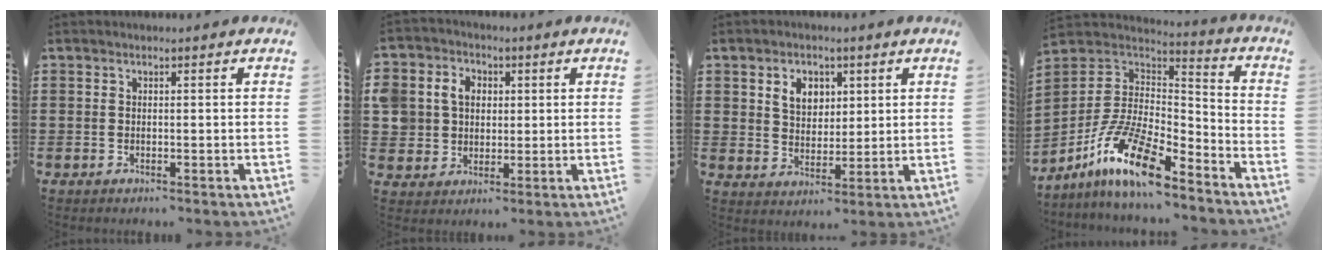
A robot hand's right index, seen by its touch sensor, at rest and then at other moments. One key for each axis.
{"total": 6.2, "fx": 1.2, "fy": 5.7, "fz": 2.0, "tx": -0.072, "ty": 0.018, "tz": 0.021}
{"total": 4.9, "fx": 2.0, "fy": 3.7, "fz": 2.5, "tx": -0.057, "ty": 0.010, "tz": 0.034}
{"total": 14.0, "fx": -8.9, "fy": 4.3, "fz": 9.9, "tx": -0.208, "ty": 0.012, "tz": -0.167}